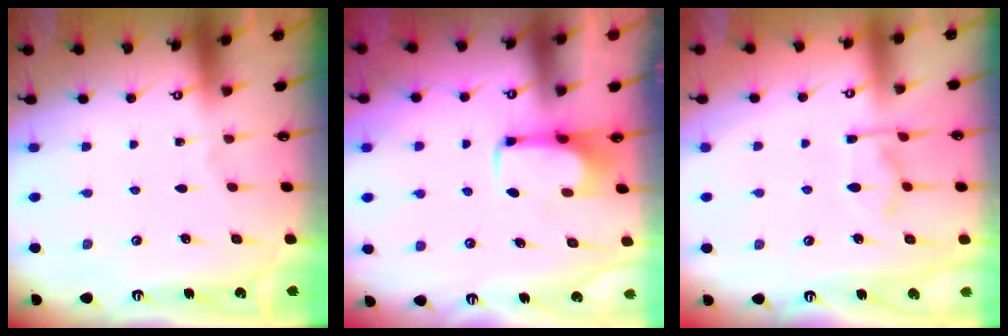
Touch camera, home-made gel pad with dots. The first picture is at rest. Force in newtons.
{"total": 2.1, "press": 2.0, "slide": 0.4}
{"total": 9.7, "press": 9.6, "slide": 1.1}